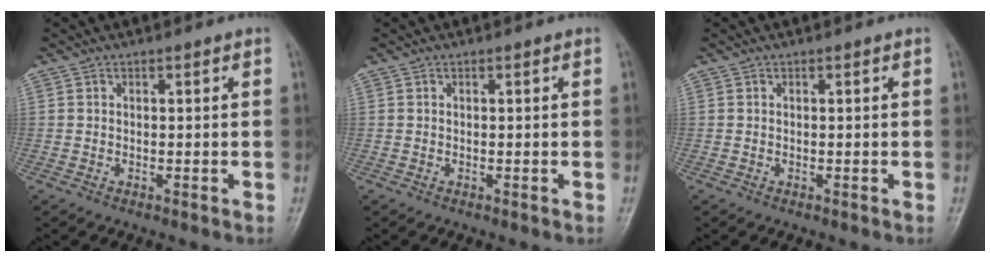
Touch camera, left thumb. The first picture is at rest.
{"total": 0.0}
{"total": 0.0}